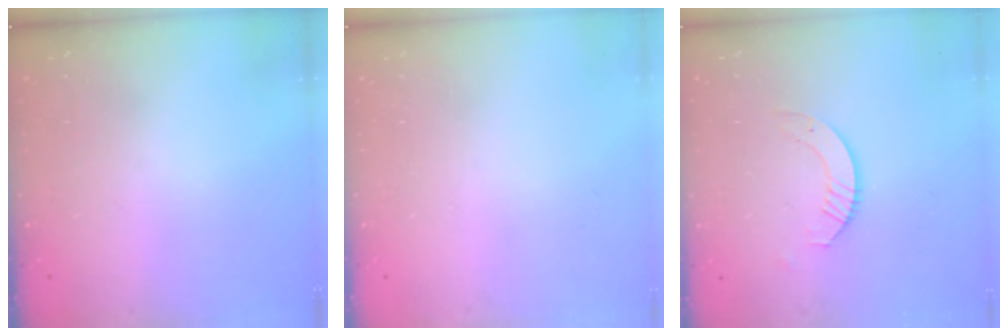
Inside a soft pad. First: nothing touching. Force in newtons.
{"total": 0.0}
{"total": 3.2, "press": 3.2, "slide": 0.3}